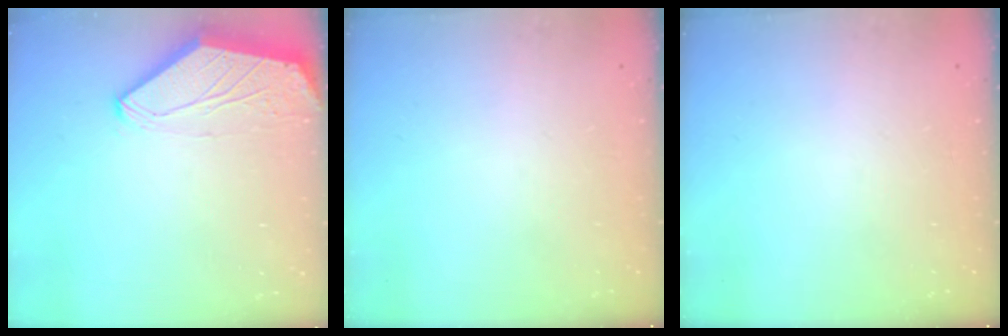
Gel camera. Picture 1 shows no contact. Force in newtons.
{"total": 0.0}
{"total": 0.0}